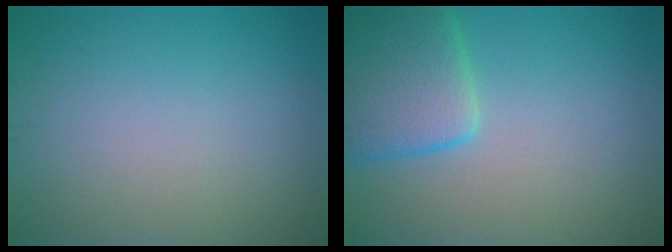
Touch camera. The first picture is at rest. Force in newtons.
{"total": 5.5, "press": 5.5, "slide": 0.2}